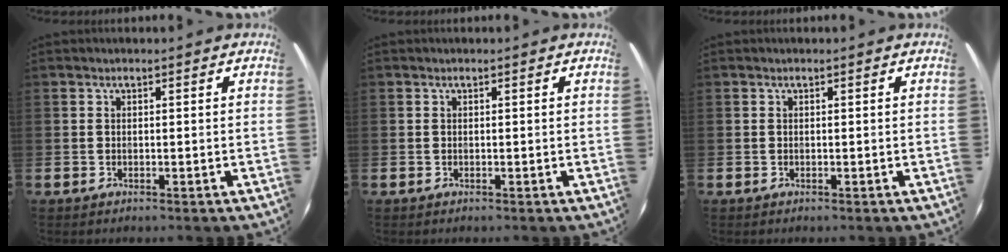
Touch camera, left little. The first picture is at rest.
{"total": 0.0}
{"total": 0.0}